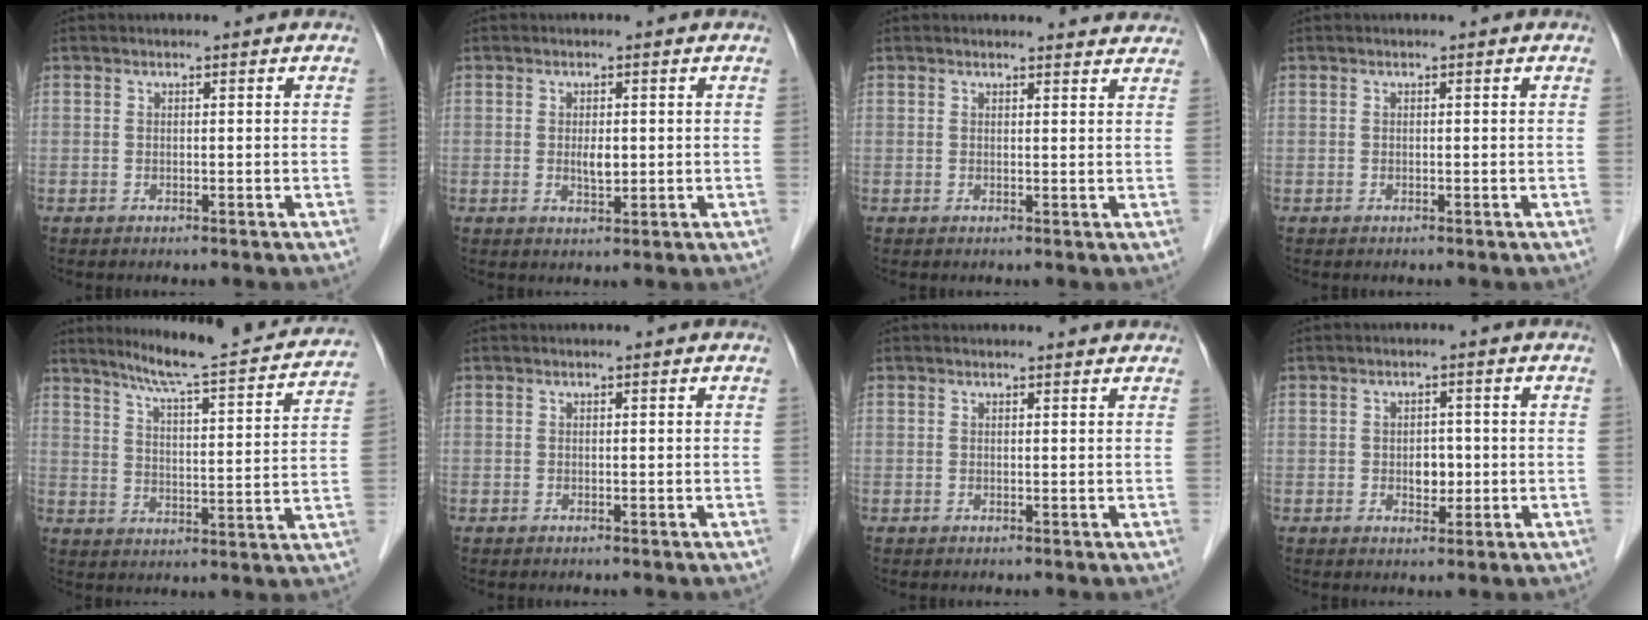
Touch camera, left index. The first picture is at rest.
{"total": 2.2, "force": [0.1, 0.9, 2.0], "torque": [-0.037, -0.002, 0.002]}
{"total": 4.5, "force": [4.5, 0.8, 0.3], "torque": [0.000, -0.004, 0.033]}
{"total": 0.0}
{"total": 19.5, "force": [17.7, 1.1, 8.2], "torque": [-0.121, -0.022, 0.231]}
{"total": 0.0}
{"total": 1.9, "force": [1.9, 0.2, 0.2], "torque": [-0.011, 0.003, 0.018]}
{"total": 2.8, "force": [-0.3, 1.9, 2.0], "torque": [-0.026, 0.003, -0.001]}